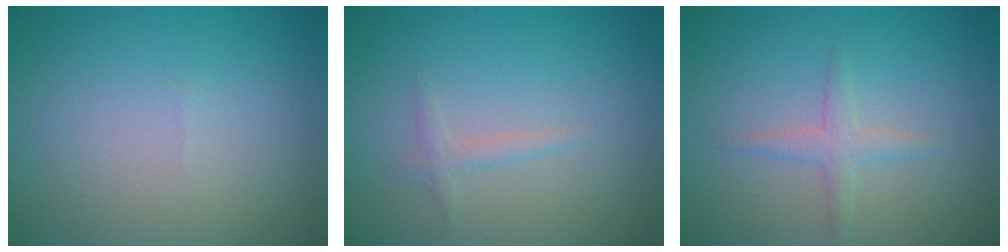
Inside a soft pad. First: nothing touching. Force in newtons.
{"total": 1.0, "press": 1.0, "slide": 0.0}
{"total": 1.6, "press": 1.6, "slide": 0.0}